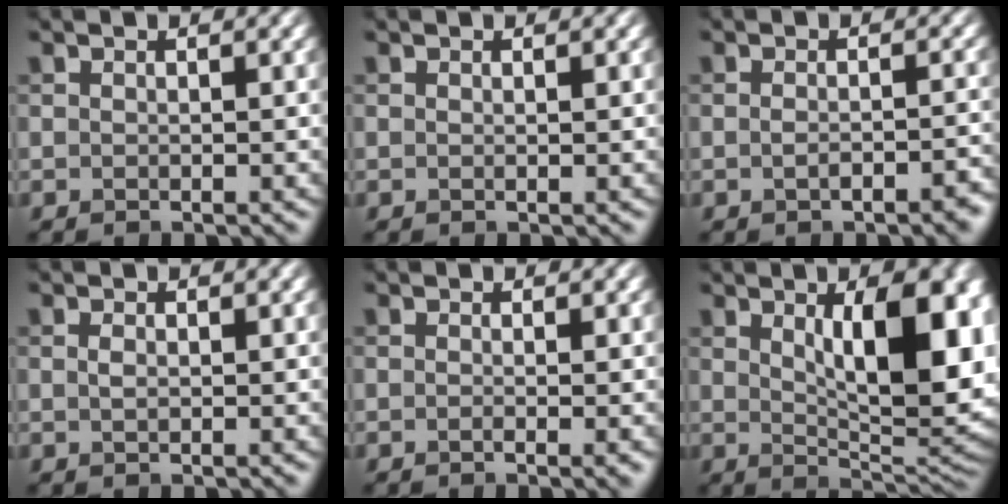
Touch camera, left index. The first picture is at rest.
{"total": 0.0}
{"total": 2.6, "force": [-1.1, 0.9, 2.2], "torque": [-0.032, 0.001, -0.014]}
{"total": 0.9, "force": [0.2, 0.4, 0.7], "torque": [-0.016, 0.000, 0.003]}
{"total": 1.8, "force": [-0.2, 0.5, 1.7], "torque": [-0.019, -0.004, -0.009]}
{"total": 11.0, "force": [2.4, 4.1, 9.9], "torque": [-0.129, -0.005, 0.043]}